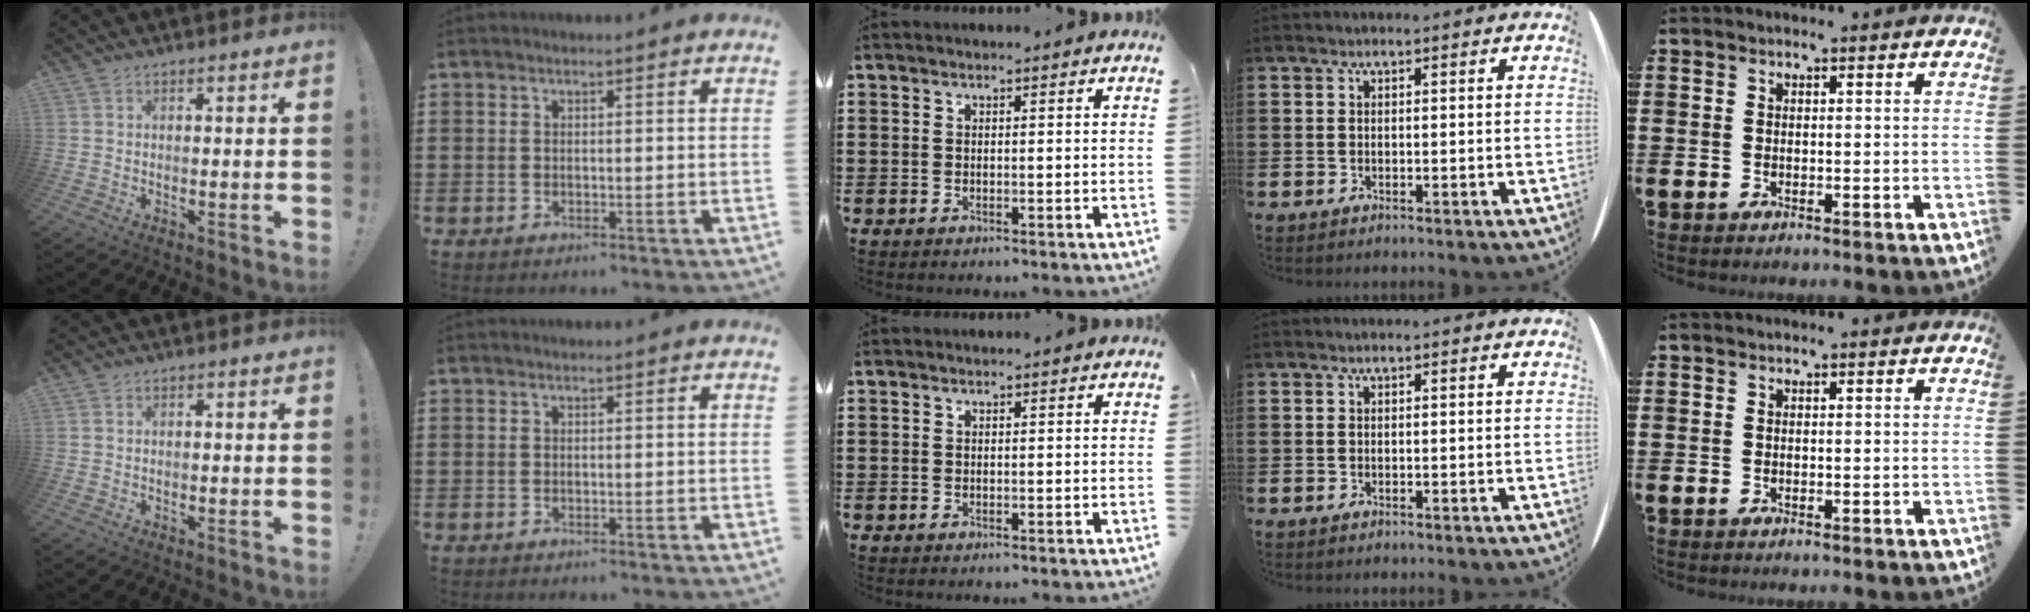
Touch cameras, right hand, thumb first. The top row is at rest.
{}